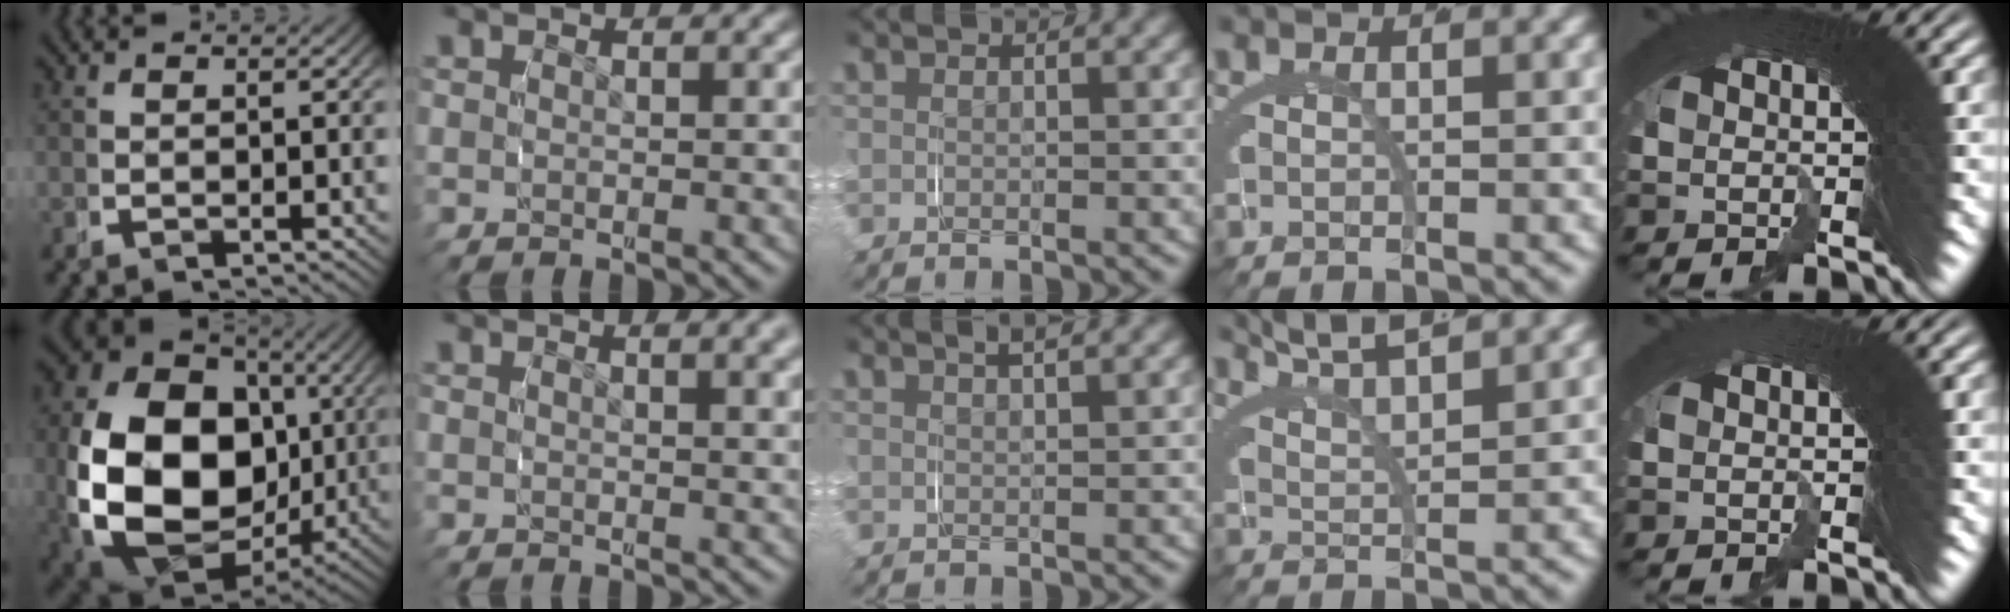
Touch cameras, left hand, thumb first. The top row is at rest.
{"thumb": {"total": 22.7, "force": [-2.0, 16.3, 15.8], "torque": [-0.332, -0.090, 0.008]}, "index": {"total": 2.9, "force": [1.8, 0.3, 2.2], "torque": [-0.025, 0.006, 0.026]}, "middle": {"total": 2.8, "force": [2.1, 0.5, 1.9], "torque": [-0.025, 0.011, 0.030]}, "ring": {"total": 5.2, "force": [4.8, -1.3, 1.5], "torque": [-0.016, 0.011, 0.085]}, "little": {"total": 1.9, "force": [-0.6, -0.9, -1.6], "torque": [0.026, -0.004, -0.010]}}